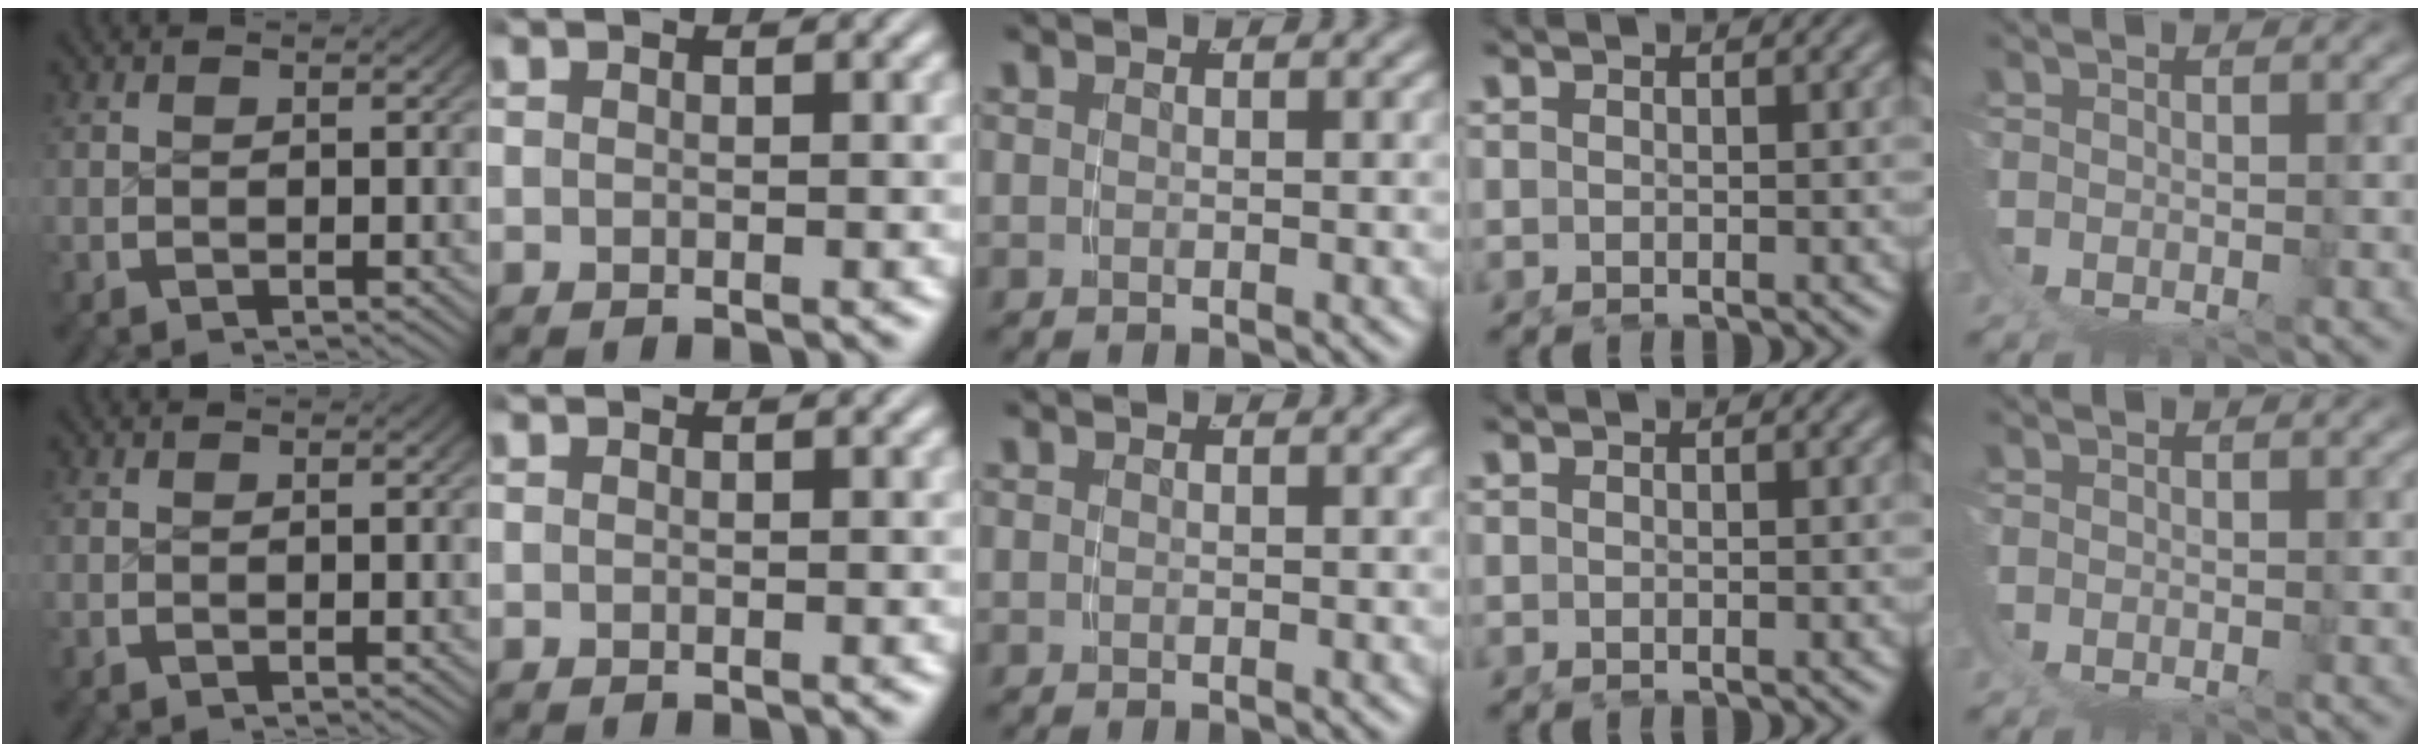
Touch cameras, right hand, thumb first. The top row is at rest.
{}